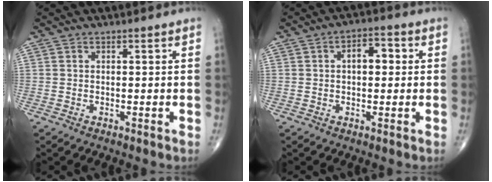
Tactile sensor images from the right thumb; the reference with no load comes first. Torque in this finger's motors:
{"motor_torque": [0.24, 1.49, 0.53, -0.17, 0.03]}